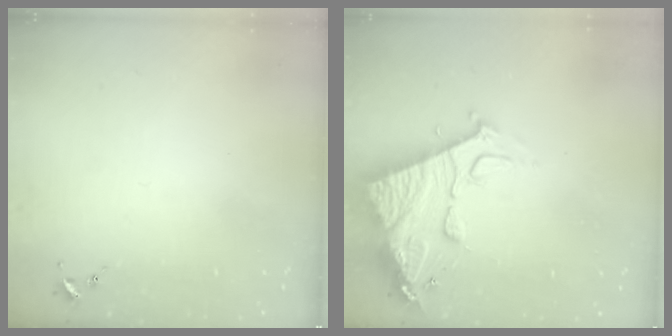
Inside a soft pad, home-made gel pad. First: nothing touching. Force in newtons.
{"total": 16.2, "press": 16.1, "slide": 1.5}